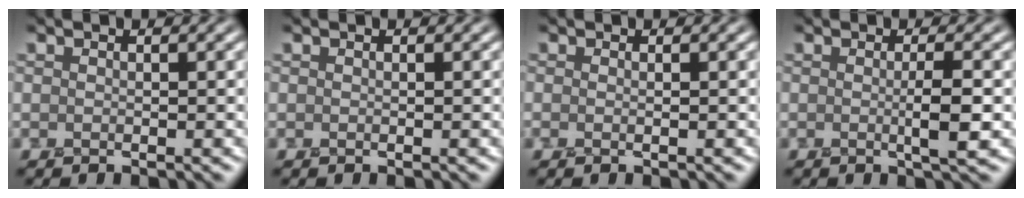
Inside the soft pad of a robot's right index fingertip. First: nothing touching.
{"total": 0.0}
{"total": 0.0}
{"total": 2.4, "force": [-0.3, 0.3, 2.4], "torque": [-0.042, -0.007, -0.004]}